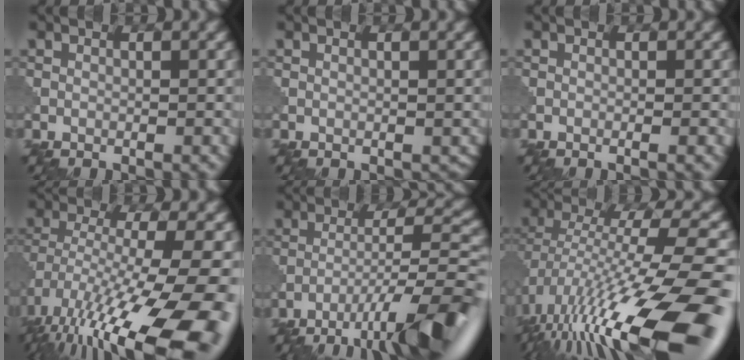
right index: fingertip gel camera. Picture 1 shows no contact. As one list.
[{"total": 0.6, "force": [0.2, 0.4, 0.4], "torque": [-0.005, 0.000, 0.003]}, {"total": 0.8, "force": [-0.3, 0.1, 0.8], "torque": [-0.008, -0.001, -0.008]}, {"total": 17.2, "force": [-8.5, 5.2, 14.0], "torque": [-0.261, -0.019, -0.125]}, {"total": 11.1, "force": [-7.1, 1.6, 8.4], "torque": [-0.127, 0.014, -0.116]}, {"total": 15.9, "force": [-6.2, 4.1, 14.1], "torque": [-0.240, 0.012, -0.102]}]